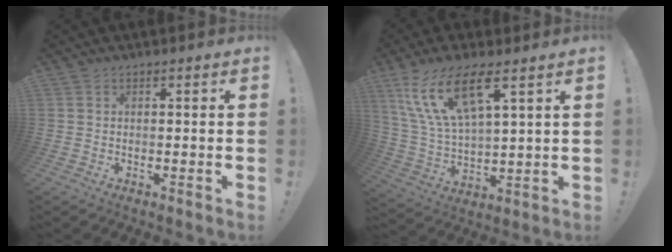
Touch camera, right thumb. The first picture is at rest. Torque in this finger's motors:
{"motor_torque": [0.32, 1.11, 0.34, 0.38, 0.61]}